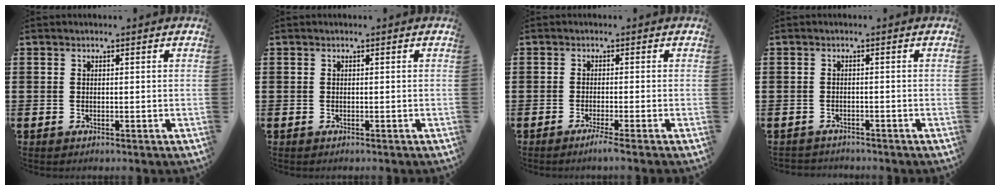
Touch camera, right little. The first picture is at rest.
{"total": 0.0}
{"total": 1.5, "force": [-1.1, -0.2, 1.1], "torque": [-0.018, -0.001, -0.020]}
{"total": 1.0, "force": [-1.0, 0.2, -0.1], "torque": [-0.001, 0.002, -0.023]}